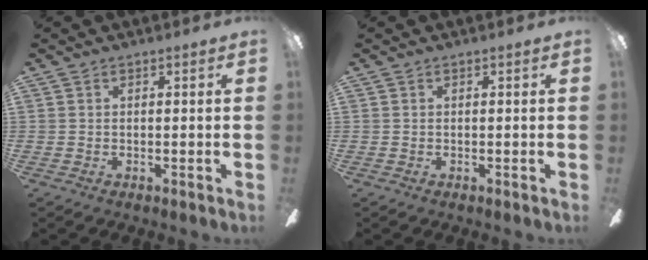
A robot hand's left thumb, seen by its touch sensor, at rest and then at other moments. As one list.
[{"total": 0.0}]